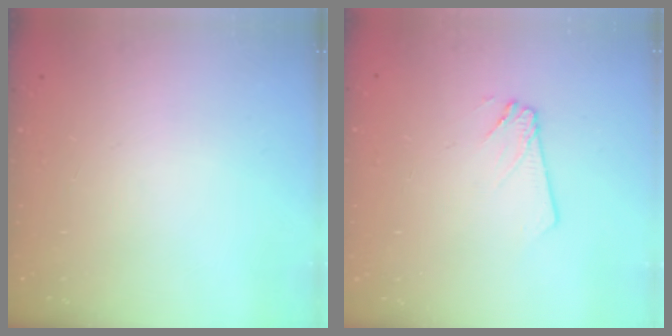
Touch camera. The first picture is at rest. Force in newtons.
{"total": 2.4, "press": 2.4, "slide": 0.2}